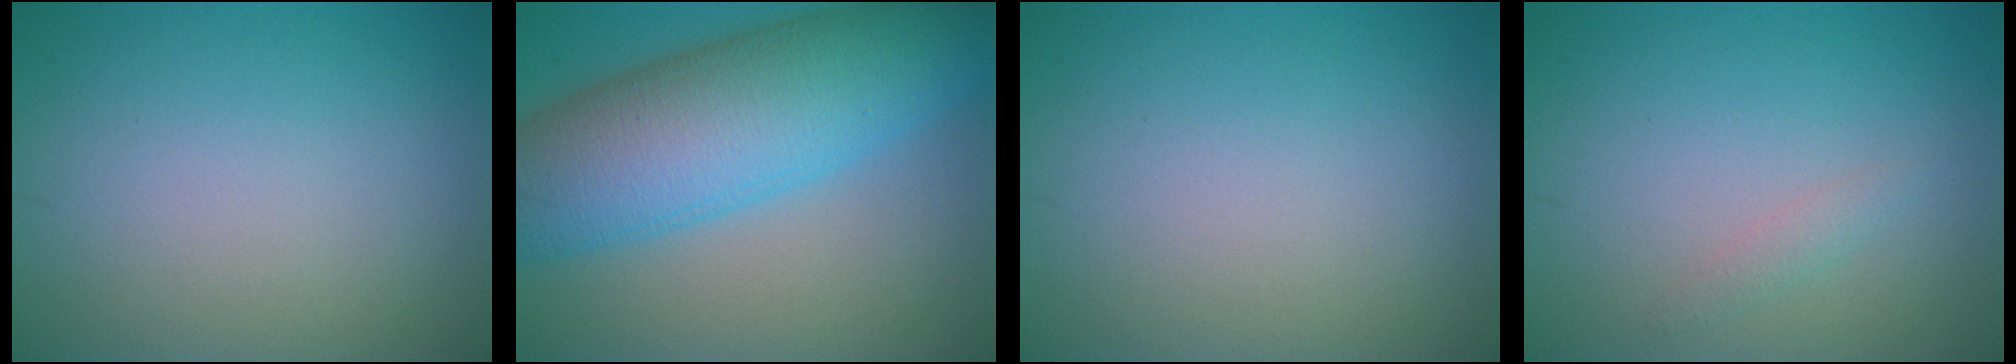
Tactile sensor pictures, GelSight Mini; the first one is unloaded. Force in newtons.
{"total": 12.1, "press": 12.1, "slide": 0.4}
{"total": 0.0}
{"total": 1.0, "press": 0.9, "slide": 0.1}